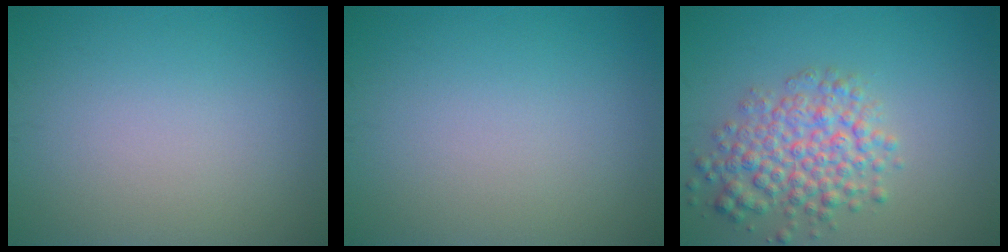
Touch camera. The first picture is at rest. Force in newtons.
{"total": 0.0}
{"total": 4.9, "press": 4.9, "slide": 0.2}